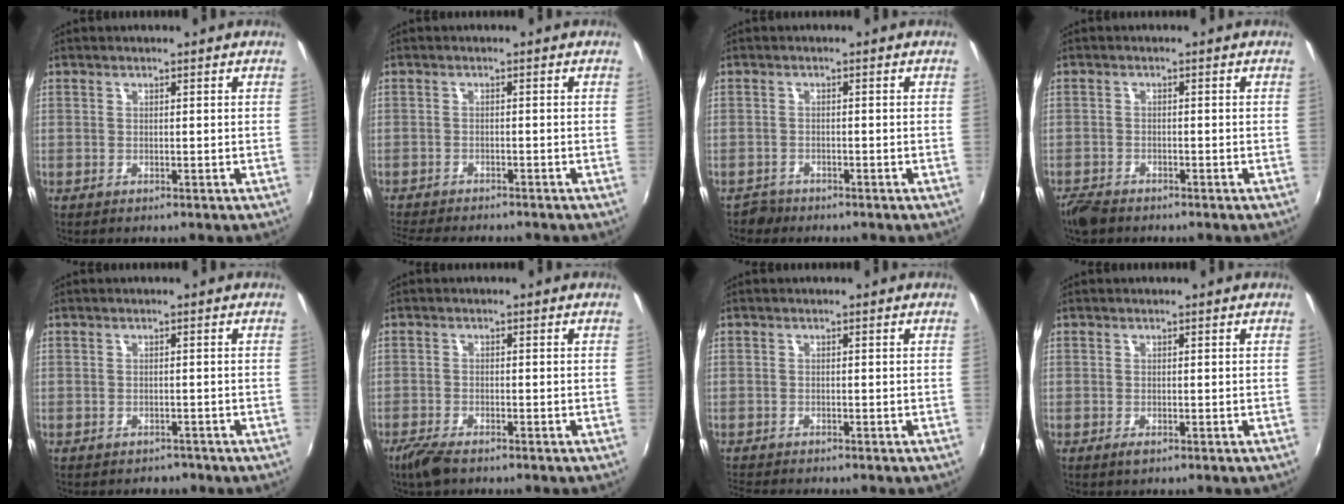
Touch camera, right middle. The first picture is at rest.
{"total": 7.8, "force": [-7.1, 1.1, 3.0], "torque": [-0.077, -0.022, -0.116]}
{"total": 2.0, "force": [-1.7, 1.1, -0.1], "torque": [-0.002, 0.002, -0.032]}
{"total": 4.2, "force": [-3.6, 1.6, 1.5], "torque": [-0.047, -0.015, -0.073]}
{"total": 2.7, "force": [-2.2, 1.4, 0.4], "torque": [-0.011, -0.008, -0.028]}
{"total": 4.4, "force": [-3.4, 1.2, 2.6], "torque": [-0.072, -0.013, -0.066]}
{"total": 2.8, "force": [-2.7, 0.0, 0.9], "torque": [-0.026, -0.019, -0.053]}
{"total": 0.8, "force": [-0.5, 0.3, 0.6], "torque": [-0.011, -0.003, -0.009]}